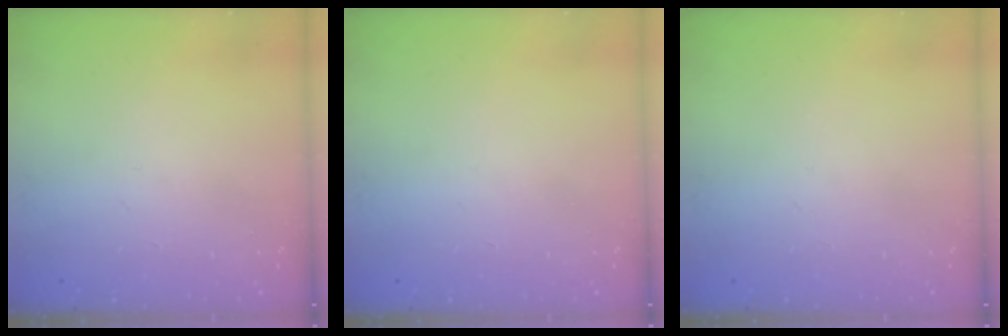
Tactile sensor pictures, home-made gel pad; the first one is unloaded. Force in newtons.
{"total": 0.0}
{"total": 0.0}